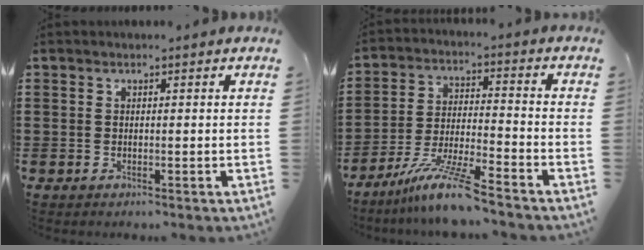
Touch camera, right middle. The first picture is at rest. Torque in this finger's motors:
{"motor_torque": [1.42, -0.72, 0.24, 0.21]}